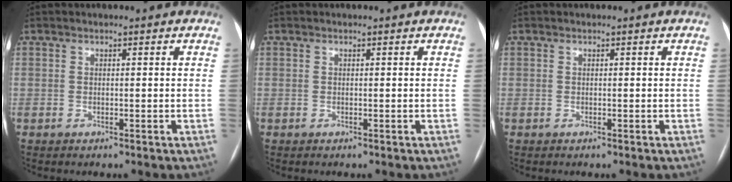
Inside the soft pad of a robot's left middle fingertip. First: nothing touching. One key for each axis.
{"total": 0.0}
{"total": 0.0}